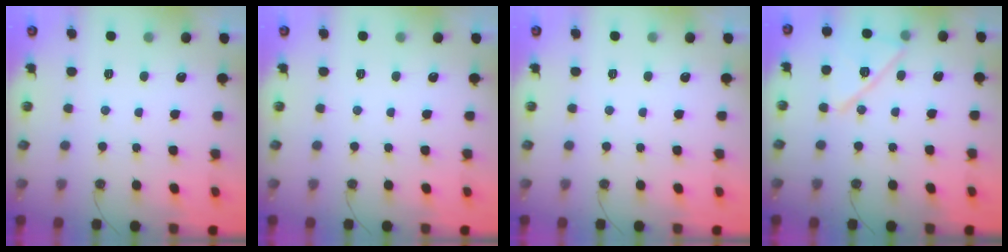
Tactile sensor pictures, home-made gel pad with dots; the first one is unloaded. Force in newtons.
{"total": 0.0}
{"total": 0.0}
{"total": 15.1, "press": 14.9, "slide": 2.7}